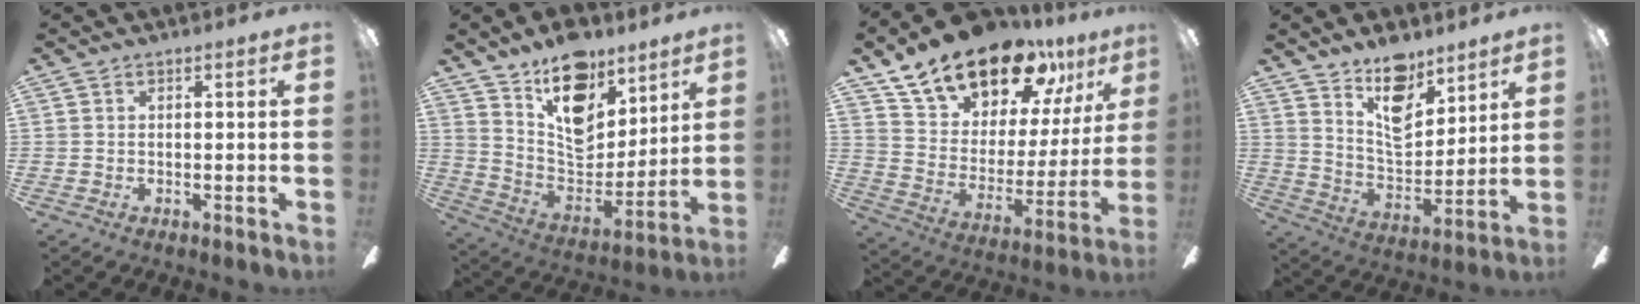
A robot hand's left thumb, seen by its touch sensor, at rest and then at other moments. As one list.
[{"total": 17.4, "force": [12.1, 9.6, 8.0], "torque": [-0.127, -0.083, 0.221]}, {"total": 20.0, "force": [15.8, 9.0, 8.2], "torque": [-0.145, -0.102, 0.282]}, {"total": 12.9, "force": [9.8, 5.9, 5.9], "torque": [-0.091, -0.065, 0.181]}]